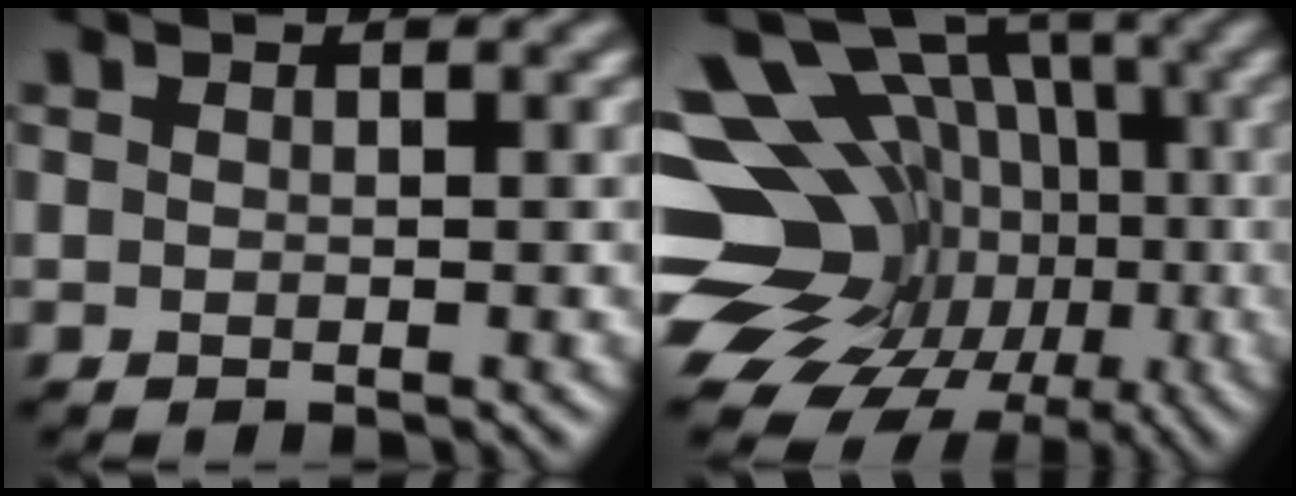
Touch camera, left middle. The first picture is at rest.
{"total": 17.0, "force": [-3.3, 14.0, 9.1], "torque": [-0.144, 0.009, -0.077]}